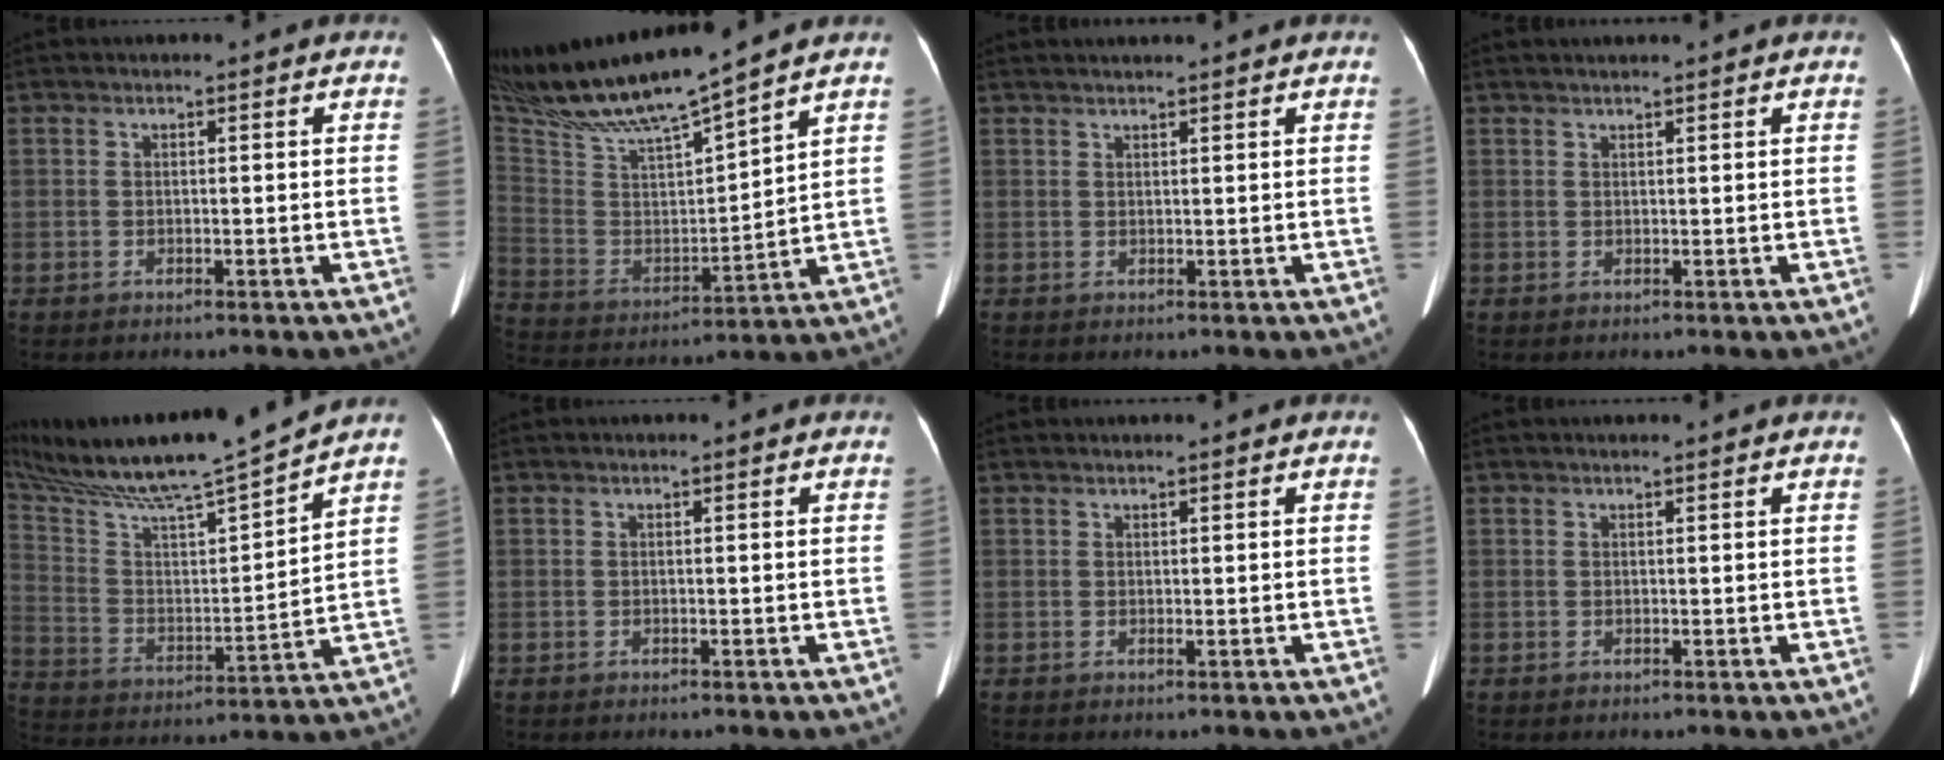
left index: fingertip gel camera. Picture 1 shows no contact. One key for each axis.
{"total": 17.3, "fx": 15.3, "fy": -0.6, "fz": 8.1, "tx": -0.163, "ty": -0.005, "tz": 0.287}
{"total": 3.3, "fx": 3.0, "fy": 0.0, "fz": 1.3, "tx": -0.014, "ty": 0.025, "tz": 0.048}
{"total": 2.3, "fx": 2.1, "fy": 0.0, "fz": 1.0, "tx": -0.009, "ty": 0.023, "tz": 0.036}
{"total": 19.3, "fx": 16.9, "fy": -0.7, "fz": 9.2, "tx": -0.169, "ty": -0.007, "tz": 0.292}
{"total": 0.0}
{"total": 1.0, "fx": 0.8, "fy": 0.0, "fz": 0.6, "tx": -0.008, "ty": 0.010, "tz": 0.017}
{"total": 1.2, "fx": 1.1, "fy": 0.1, "fz": 0.4, "tx": -0.007, "ty": 0.014, "tz": 0.017}